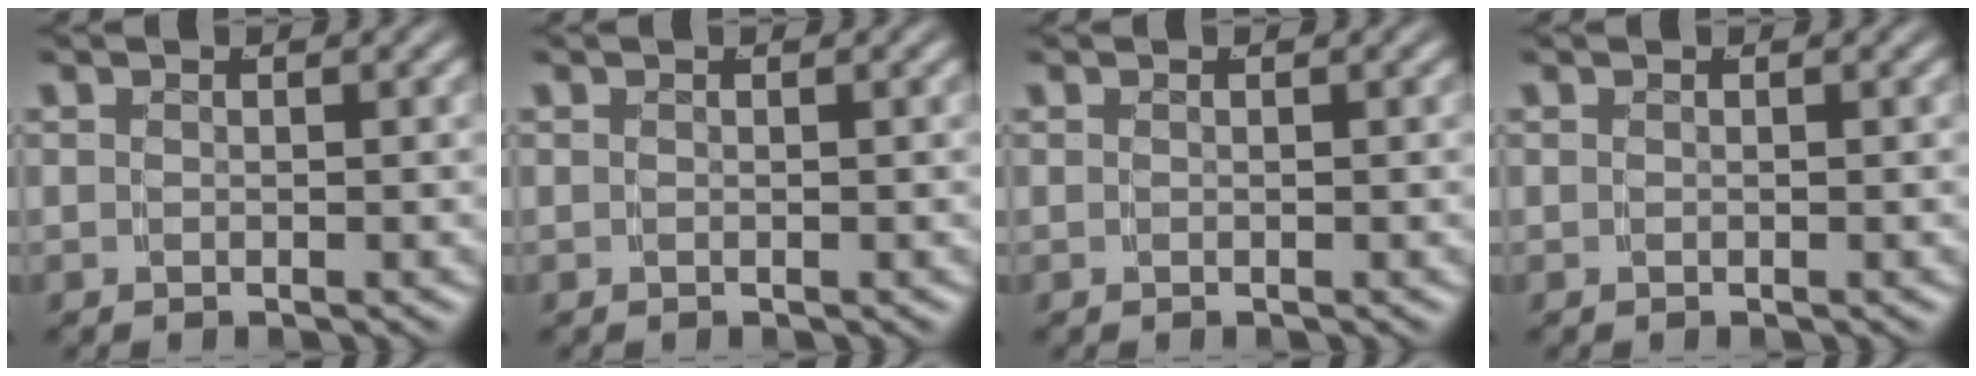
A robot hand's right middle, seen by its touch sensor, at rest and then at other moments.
{"total": 0.0}
{"total": 0.0}
{"total": 0.0}